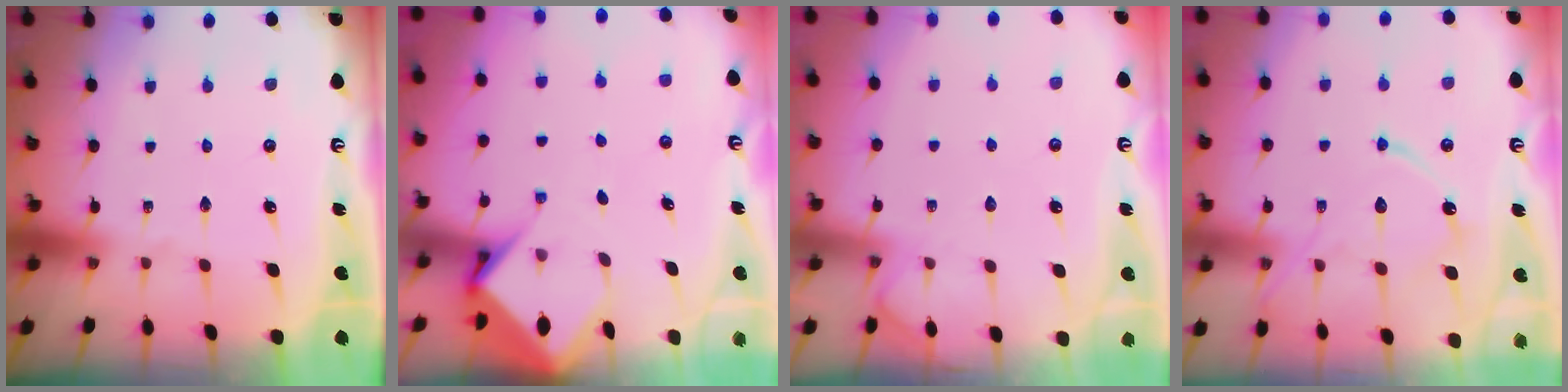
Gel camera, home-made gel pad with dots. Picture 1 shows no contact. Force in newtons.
{"total": 6.6, "press": 6.6, "slide": 0.5}
{"total": 4.3, "press": 4.2, "slide": 0.4}
{"total": 12.9, "press": 12.8, "slide": 1.2}